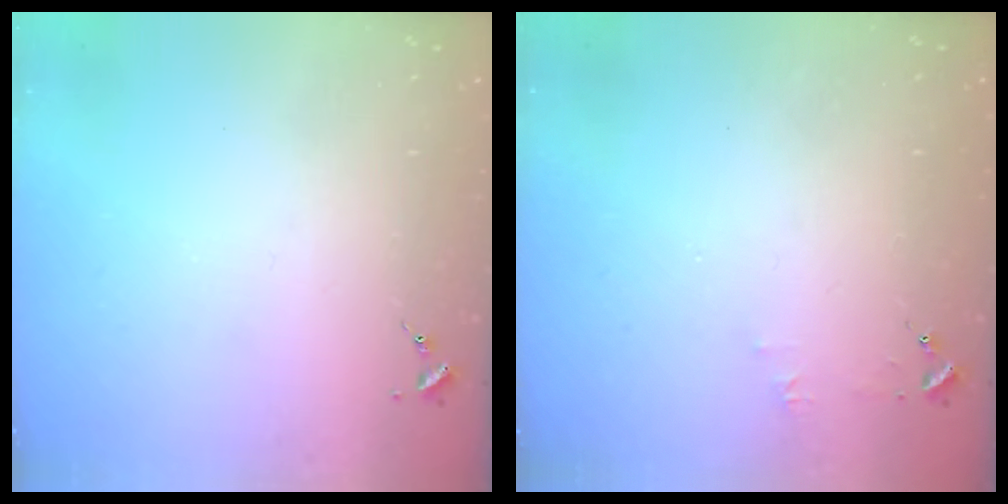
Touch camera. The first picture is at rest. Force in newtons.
{"total": 3.5, "press": 3.5, "slide": 0.3}